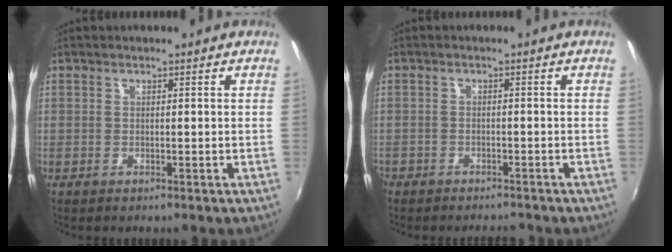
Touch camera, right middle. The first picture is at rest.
{"total": 4.2, "force": [-3.7, 1.8, 0.9], "torque": [-0.040, -0.008, -0.061]}